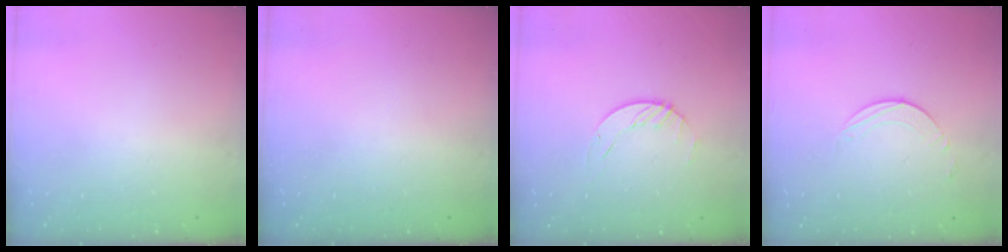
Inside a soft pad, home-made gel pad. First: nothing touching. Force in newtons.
{"total": 0.0}
{"total": 2.3, "press": 2.3, "slide": 0.3}
{"total": 3.2, "press": 3.2, "slide": 0.3}